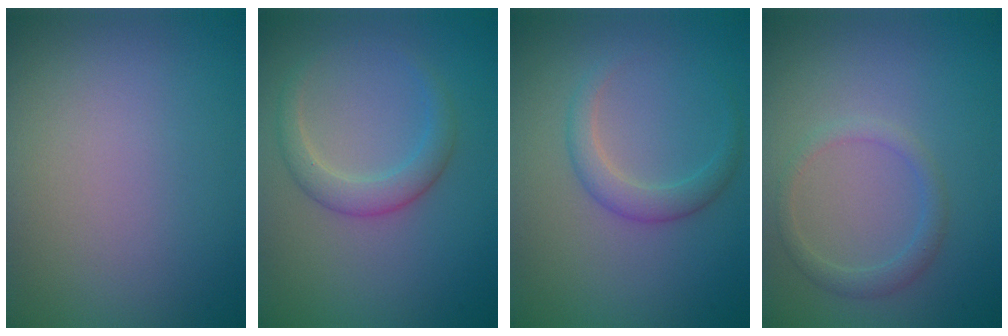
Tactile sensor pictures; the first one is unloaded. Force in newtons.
{"total": 2.6, "press": 2.6, "slide": 0.1}
{"total": 2.2, "press": 2.2, "slide": 0.1}
{"total": 1.6, "press": 1.6, "slide": 0.1}